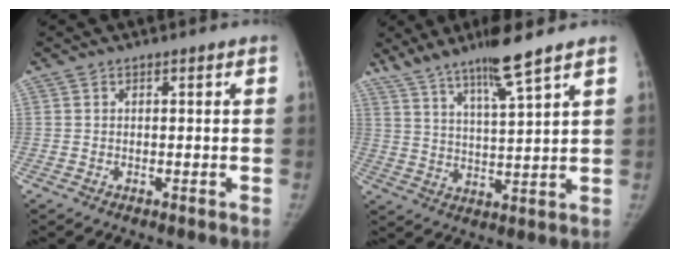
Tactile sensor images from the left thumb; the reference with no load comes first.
{"total": 10.6, "force": [7.8, 0.3, 7.2], "torque": [-0.128, -0.035, 0.144]}